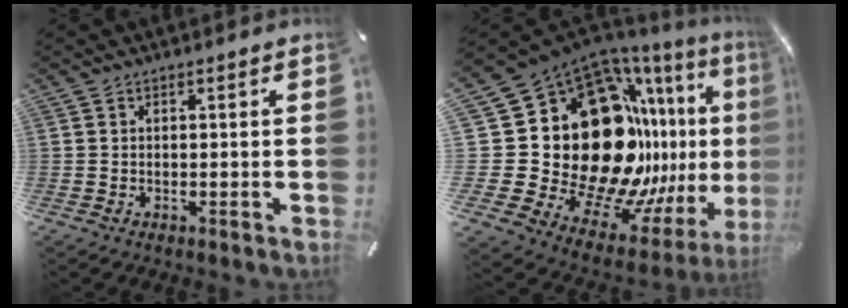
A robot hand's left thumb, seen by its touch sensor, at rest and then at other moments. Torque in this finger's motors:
{"motor_torque": [2.53, 2.49, 2.77, 0.00, 0.35]}